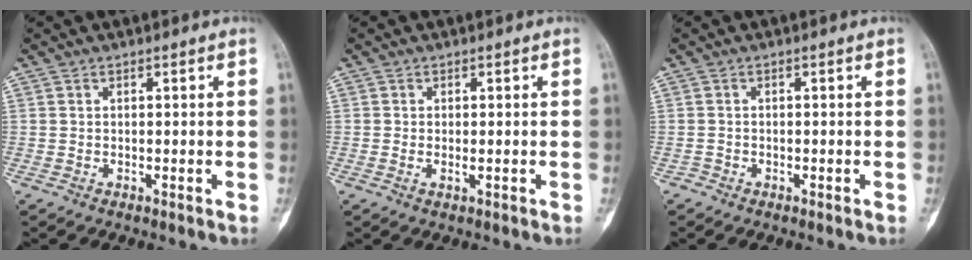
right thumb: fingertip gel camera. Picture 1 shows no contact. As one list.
[{"total": 1.1, "force": [-0.2, 0.5, 1.0], "torque": [-0.017, -0.001, -0.003]}, {"total": 0.8, "force": [-0.6, 0.6, -0.2], "torque": [0.002, 0.003, -0.018]}]